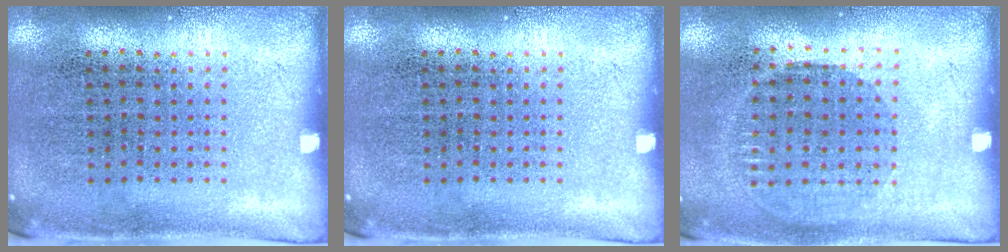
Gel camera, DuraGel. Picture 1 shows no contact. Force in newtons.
{"total": 0.0}
{"total": 0.9, "press": 0.8, "slide": 0.4}